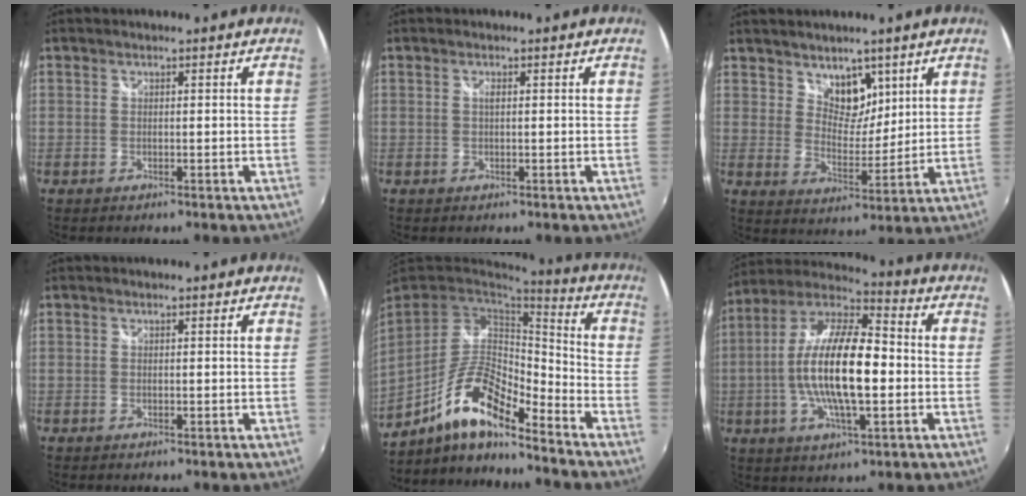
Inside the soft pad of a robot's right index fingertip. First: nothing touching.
{"total": 0.7, "force": [0.1, 0.1, 0.7], "torque": [-0.013, 0.002, 0.000]}
{"total": 6.8, "force": [4.5, 3.9, 3.2], "torque": [-0.036, 0.000, 0.082]}
{"total": 0.0}
{"total": 14.4, "force": [-9.7, 3.6, 10.1], "torque": [-0.195, -0.005, -0.187]}
{"total": 17.9, "force": [-1.9, 5.8, 16.8], "torque": [-0.320, 0.002, -0.042]}